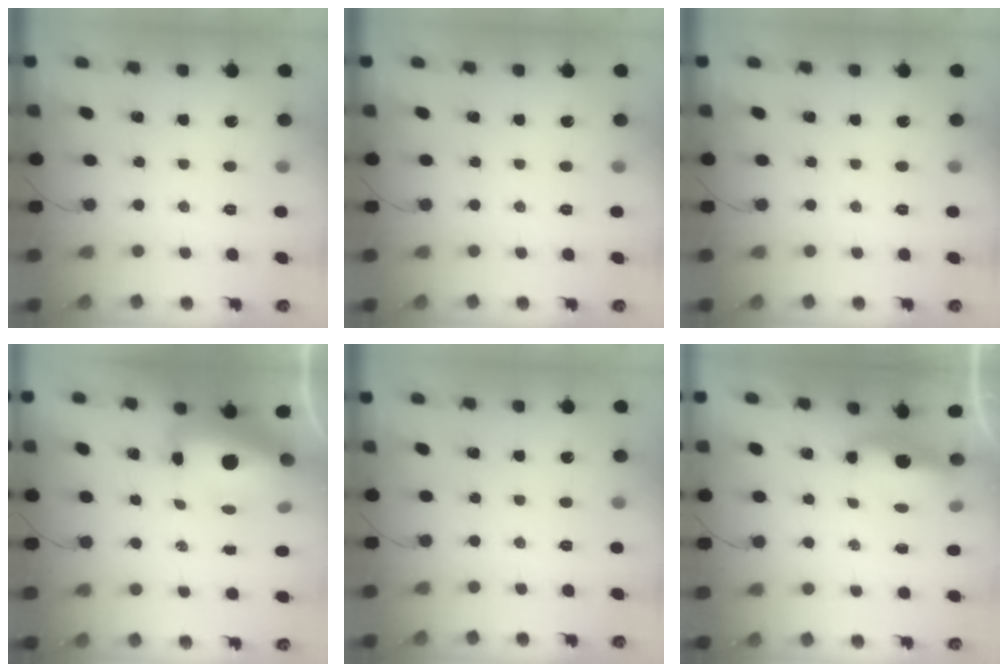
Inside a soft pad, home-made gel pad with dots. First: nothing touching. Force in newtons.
{"total": 0.0}
{"total": 0.0}
{"total": 15.8, "press": 15.5, "slide": 3.5}
{"total": 0.0}
{"total": 5.7, "press": 5.7, "slide": 0.4}